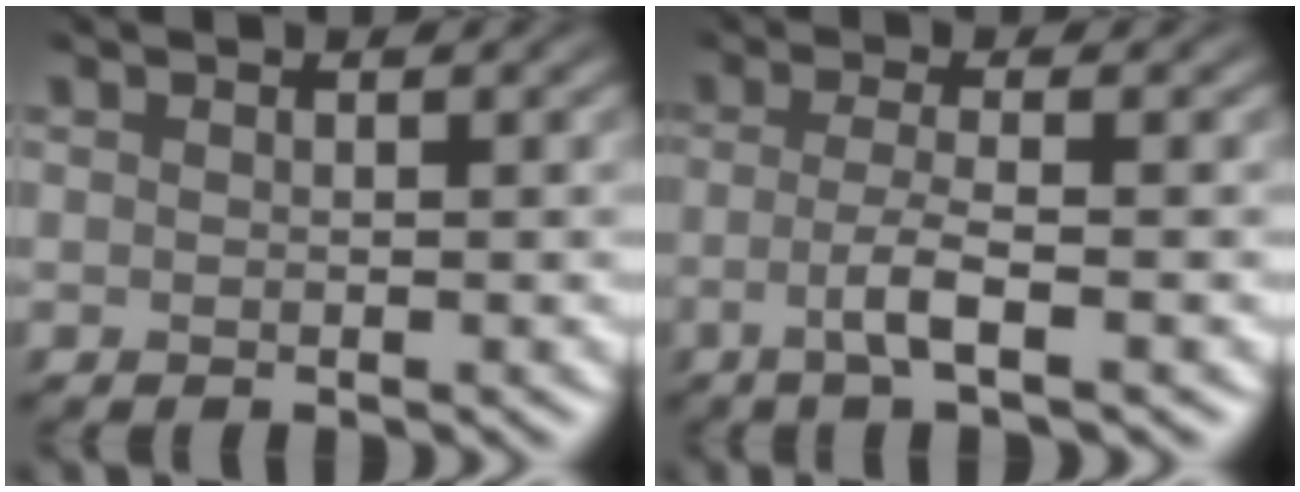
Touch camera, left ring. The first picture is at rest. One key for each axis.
{"total": 3.4, "fx": -1.7, "fy": 0.8, "fz": 2.9, "tx": -0.056, "ty": -0.011, "tz": -0.027}